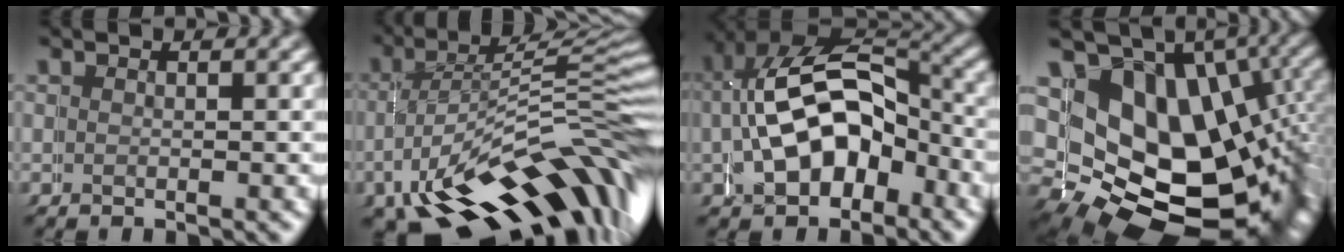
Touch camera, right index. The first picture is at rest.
{"total": 12.9, "force": [-6.2, 6.4, 9.3], "torque": [-0.132, -0.039, -0.072]}
{"total": 9.1, "force": [-1.0, 7.5, 5.1], "torque": [-0.122, -0.026, -0.007]}
{"total": 20.6, "force": [-3.1, 16.2, 12.4], "torque": [-0.221, -0.083, -0.019]}